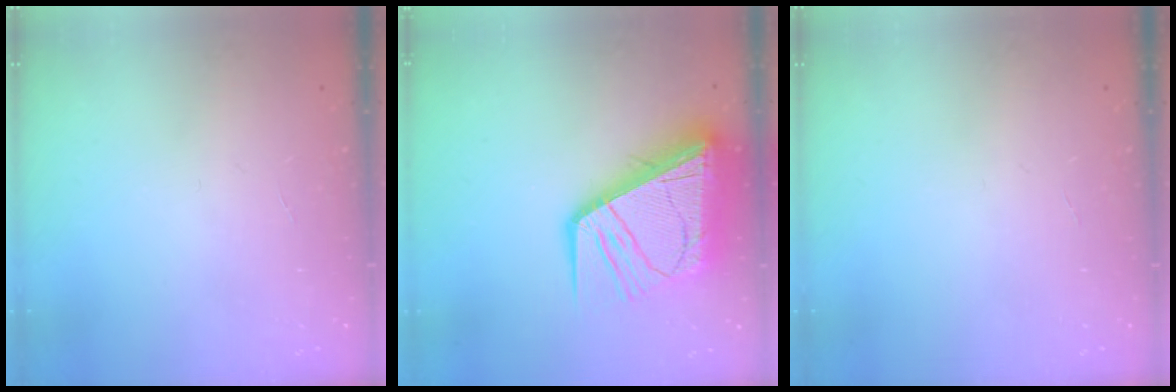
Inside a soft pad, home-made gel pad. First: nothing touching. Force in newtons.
{"total": 22.6, "press": 22.4, "slide": 2.8}
{"total": 0.0}